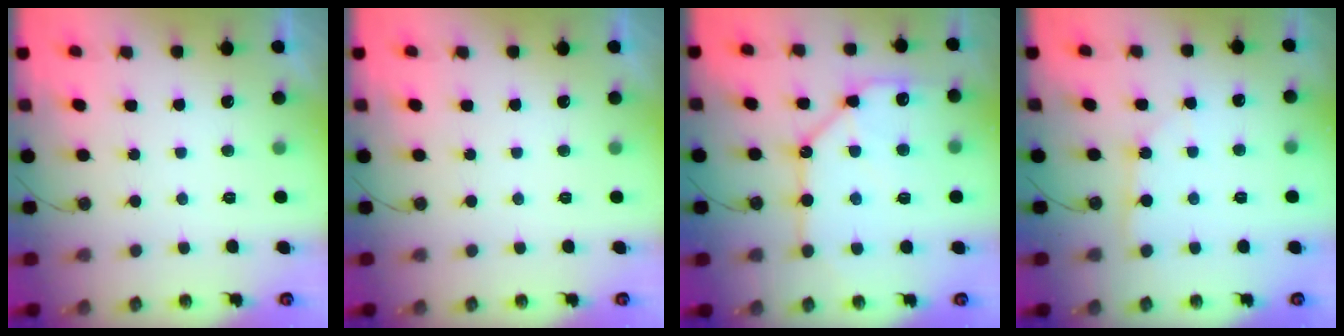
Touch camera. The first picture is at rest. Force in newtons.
{"total": 0.0}
{"total": 14.0, "press": 14.0, "slide": 1.3}
{"total": 2.2, "press": 2.2, "slide": 0.3}